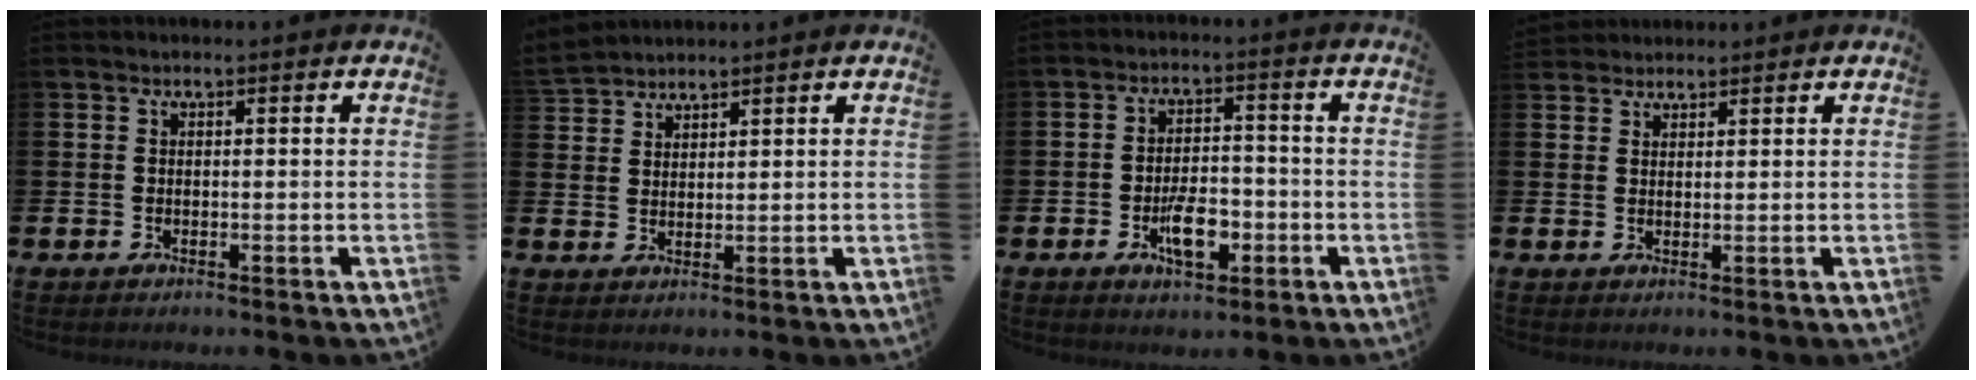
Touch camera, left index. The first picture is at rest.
{"total": 3.0, "force": [3.0, 0.3, -0.5], "torque": [0.002, -0.013, 0.058]}
{"total": 5.6, "force": [-2.1, 2.8, 4.5], "torque": [-0.069, 0.004, -0.039]}
{"total": 2.2, "force": [2.1, 0.7, -0.4], "torque": [0.001, -0.001, 0.041]}